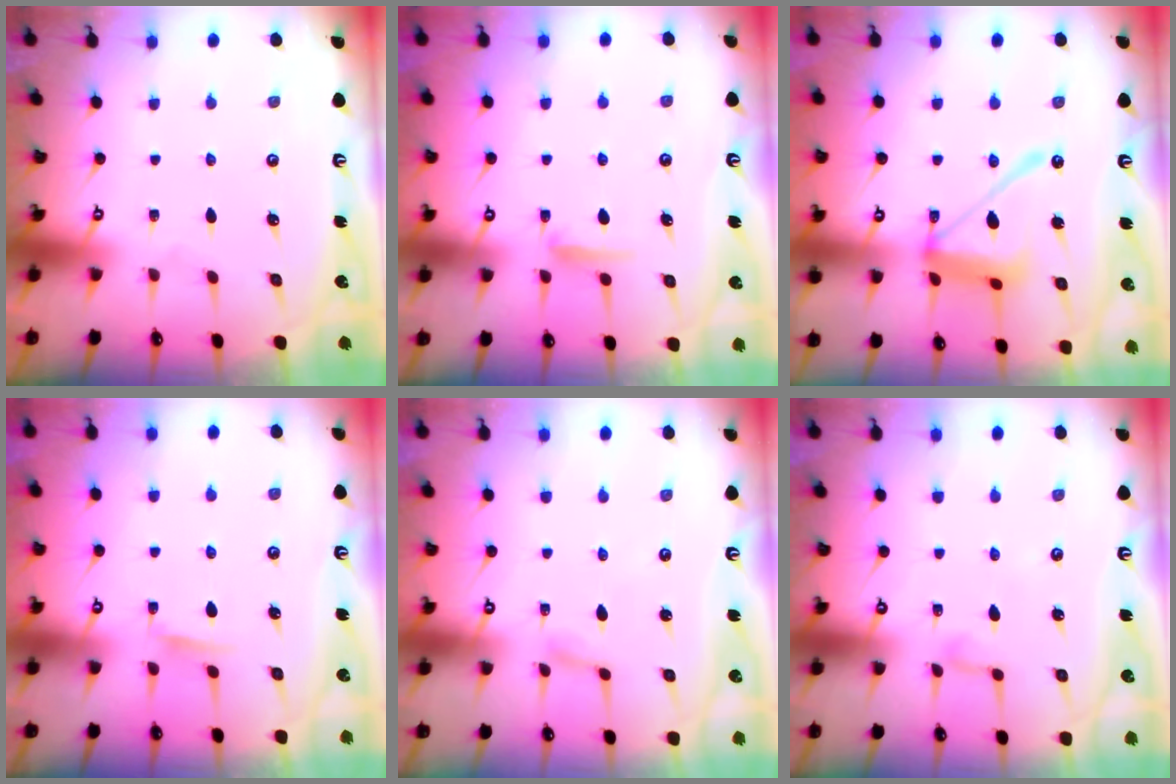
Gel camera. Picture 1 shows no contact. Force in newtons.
{"total": 6.5, "press": 6.5, "slide": 0.7}
{"total": 14.2, "press": 14.1, "slide": 1.3}
{"total": 3.8, "press": 3.8, "slide": 0.5}
{"total": 2.0, "press": 1.9, "slide": 0.3}
{"total": 3.9, "press": 3.9, "slide": 0.4}